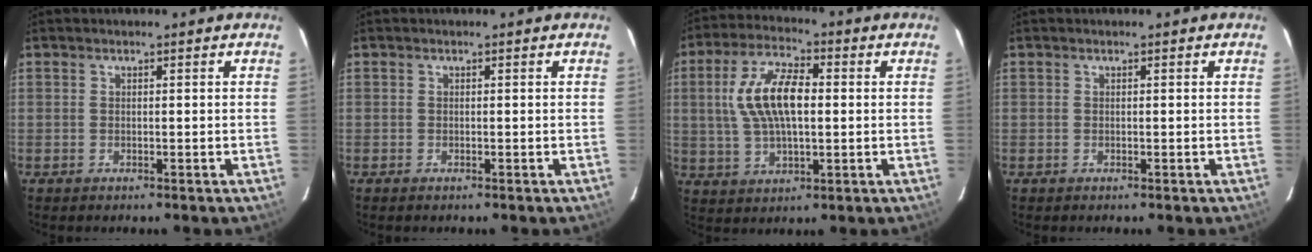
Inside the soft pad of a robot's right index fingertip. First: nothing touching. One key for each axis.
{"total": 0.0}
{"total": 12.2, "fx": 1.3, "fy": 5.4, "fz": 10.9, "tx": -0.218, "ty": 0.015, "tz": 0.027}
{"total": 0.0}